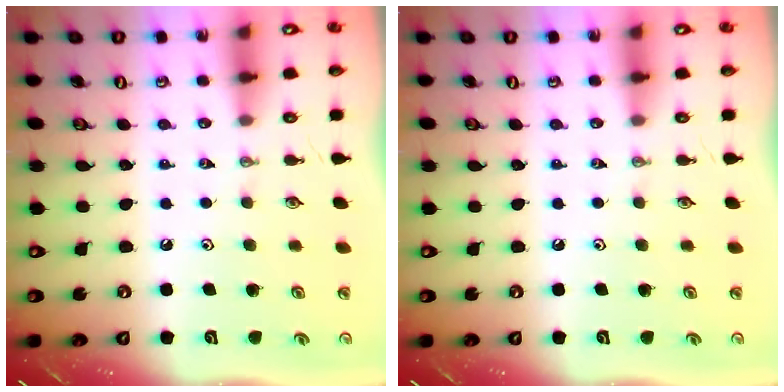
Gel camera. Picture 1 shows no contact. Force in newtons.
{"total": 0.0}